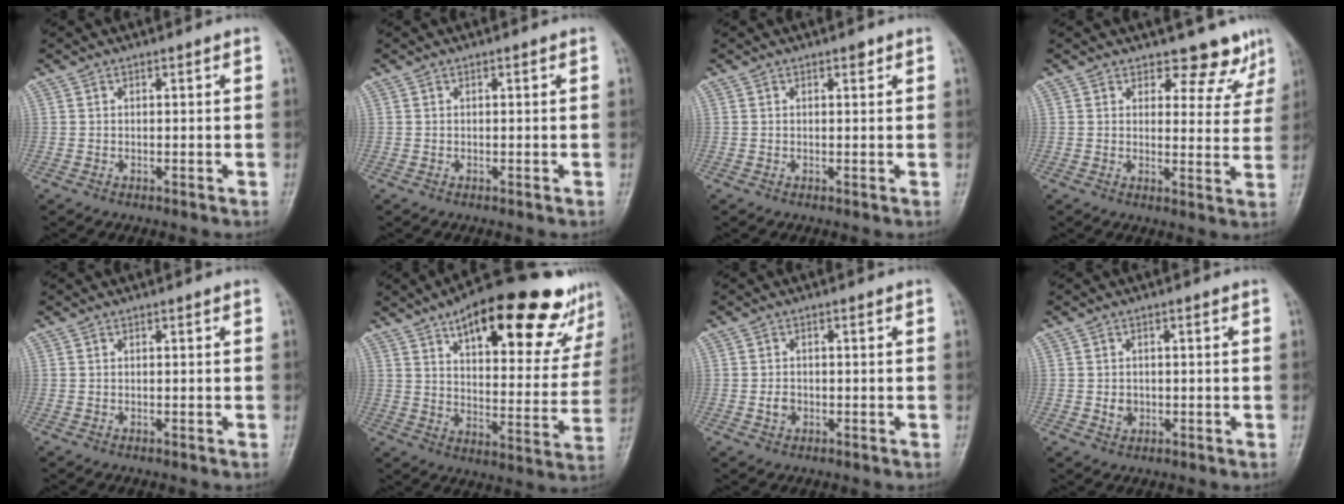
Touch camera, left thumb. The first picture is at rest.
{"total": 0.0}
{"total": 1.0, "force": [0.6, 0.4, 0.6], "torque": [-0.004, -0.002, 0.007]}
{"total": 7.3, "force": [6.3, 3.5, 1.2], "torque": [0.021, -0.046, 0.067]}
{"total": 0.0}
{"total": 26.8, "force": [16.8, 9.7, 18.5], "torque": [-0.221, -0.040, 0.237]}
{"total": 2.1, "force": [-0.6, 1.7, 1.1], "torque": [-0.012, 0.003, -0.011]}
{"total": 2.2, "force": [-0.3, 1.9, 1.0], "torque": [-0.009, 0.002, -0.002]}